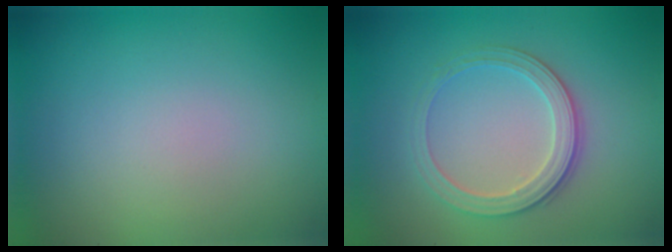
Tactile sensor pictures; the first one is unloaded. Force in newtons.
{"total": 3.1, "press": 2.9, "slide": 1.0}